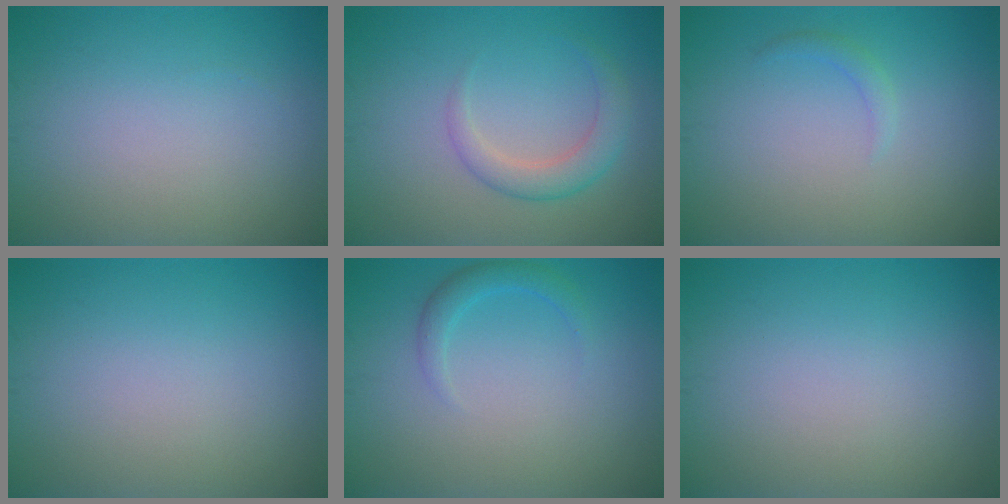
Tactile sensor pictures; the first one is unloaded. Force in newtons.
{"total": 2.8, "press": 2.8, "slide": 0.2}
{"total": 1.0, "press": 1.0, "slide": 0.1}
{"total": 0.0}
{"total": 1.7, "press": 1.7, "slide": 0.2}
{"total": 0.0}